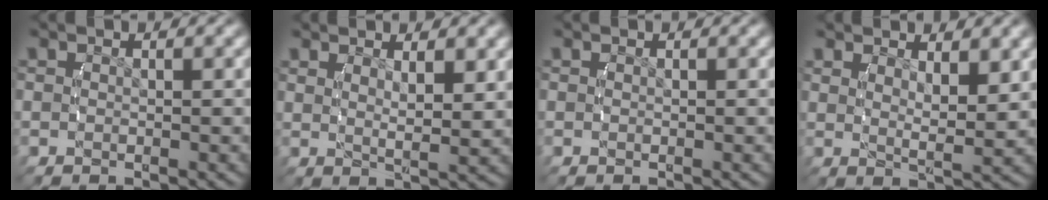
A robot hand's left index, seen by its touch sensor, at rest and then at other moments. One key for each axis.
{"total": 2.8, "fx": 1.9, "fy": 0.0, "fz": 2.1, "tx": -0.029, "ty": -0.008, "tz": 0.037}
{"total": 0.0}
{"total": 3.0, "fx": 2.2, "fy": 0.0, "fz": 2.0, "tx": -0.027, "ty": -0.010, "tz": 0.041}